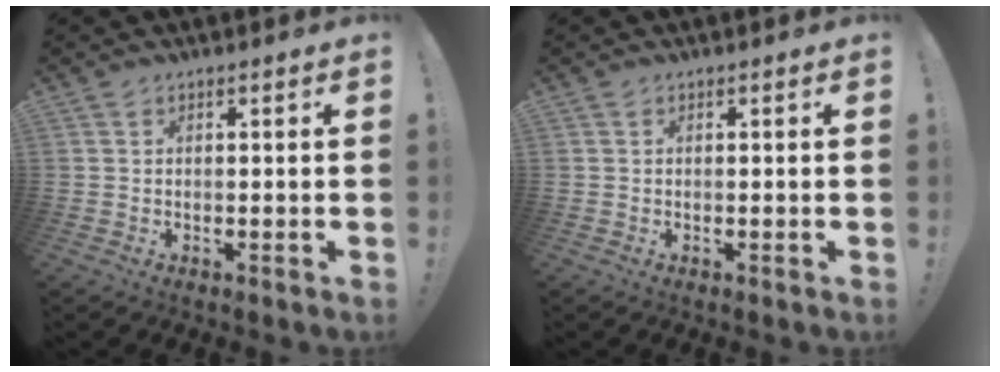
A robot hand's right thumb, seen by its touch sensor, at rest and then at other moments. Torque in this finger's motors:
{"motor_torque": [0.00, 0.16, 0.04, -0.11, 0.00]}